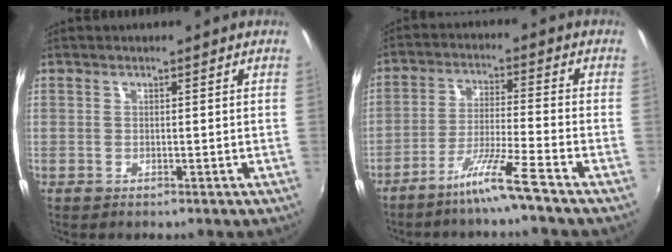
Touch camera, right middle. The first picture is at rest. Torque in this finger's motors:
{"motor_torque": [1.04, -1.10, 0.14, 0.12]}